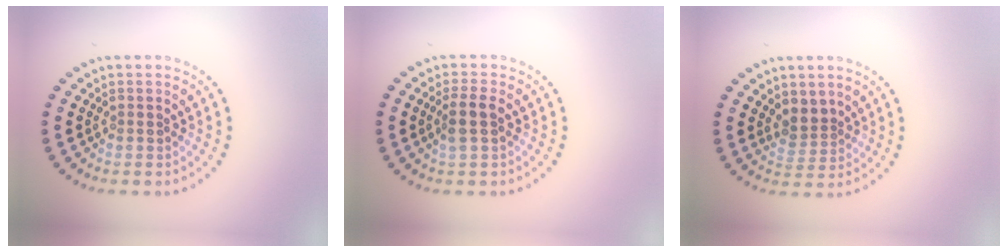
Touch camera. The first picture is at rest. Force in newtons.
{"total": 2.0, "press": 1.8, "slide": 0.8}
{"total": 2.1, "press": 1.6, "slide": 1.4}